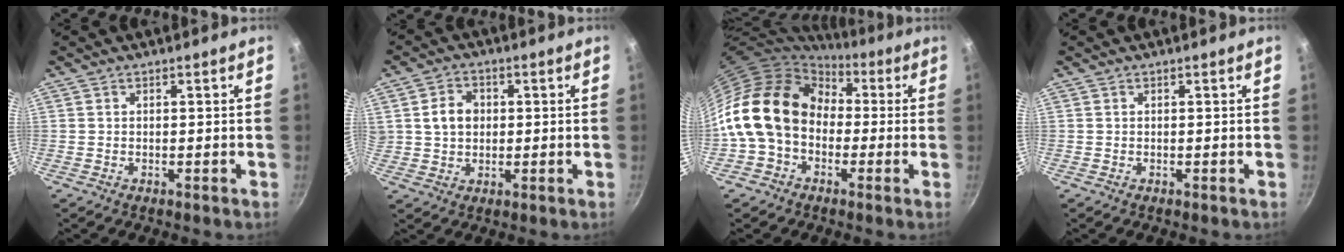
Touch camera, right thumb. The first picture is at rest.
{"total": 6.1, "force": [1.0, 4.9, 3.4], "torque": [-0.035, 0.008, 0.016]}
{"total": 18.6, "force": [0.2, 14.3, 12.0], "torque": [-0.199, 0.049, -0.010]}
{"total": 0.0}